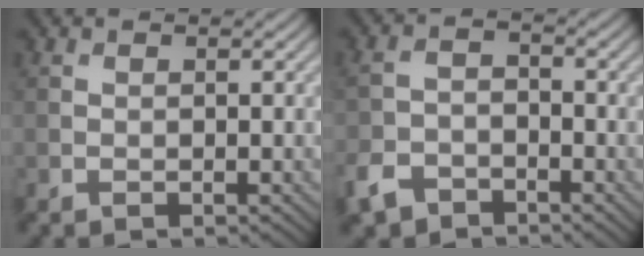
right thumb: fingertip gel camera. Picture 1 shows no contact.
{"total": 5.0, "force": [-3.8, 2.8, 1.9], "torque": [-0.045, -0.008, -0.084]}